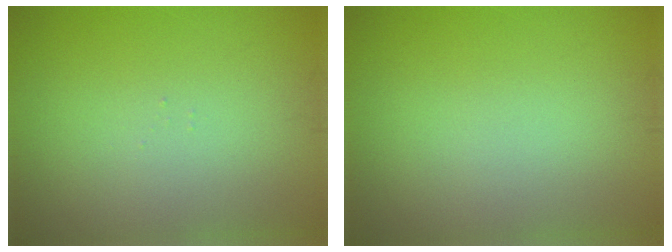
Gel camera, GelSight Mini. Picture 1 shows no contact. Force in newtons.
{"total": 0.0}